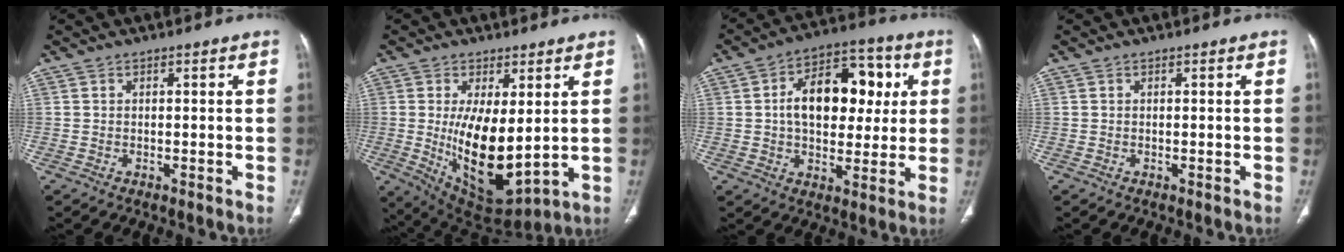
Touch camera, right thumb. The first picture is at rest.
{"total": 14.6, "force": [0.8, 6.4, 13.2], "torque": [-0.214, -0.035, 0.037]}
{"total": 17.0, "force": [2.7, 10.8, 12.9], "torque": [-0.155, 0.020, 0.037]}
{"total": 0.0}